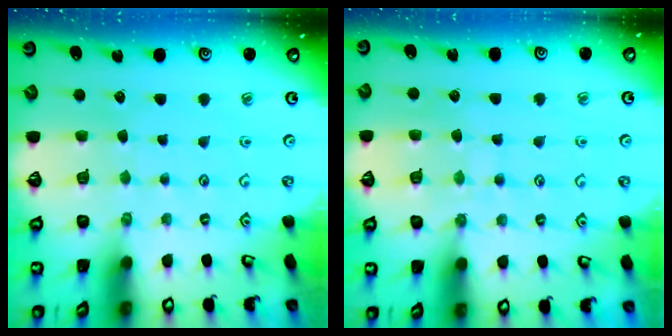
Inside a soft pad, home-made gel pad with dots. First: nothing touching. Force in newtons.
{"total": 7.6, "press": 7.6, "slide": 0.9}